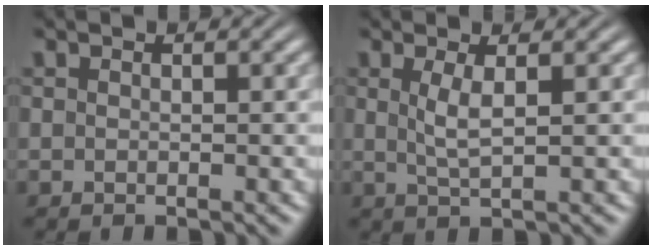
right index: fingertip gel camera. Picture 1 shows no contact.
{"total": 2.0, "force": [0.4, 0.0, 2.0], "torque": [-0.043, -0.012, 0.016]}